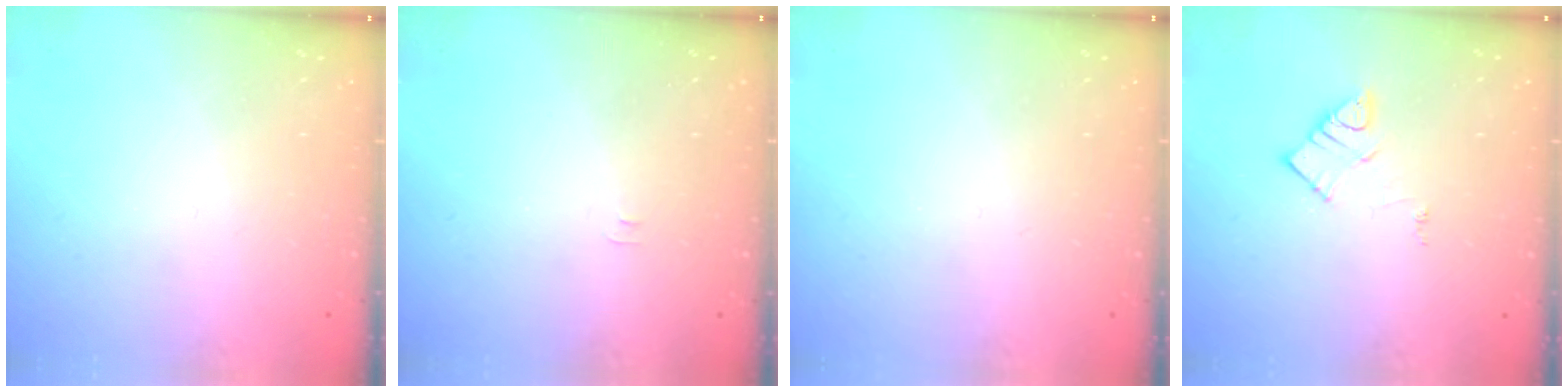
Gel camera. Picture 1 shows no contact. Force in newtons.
{"total": 2.9, "press": 2.9, "slide": 0.3}
{"total": 0.0}
{"total": 6.6, "press": 6.6, "slide": 0.3}